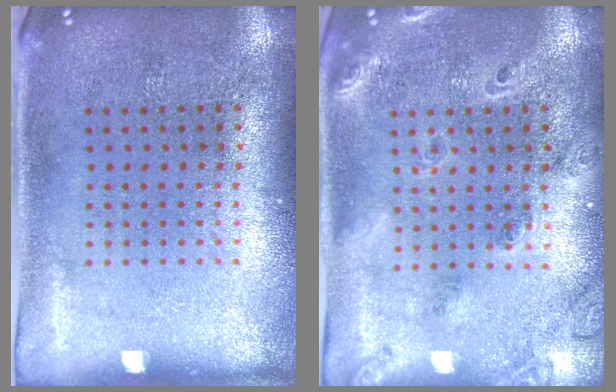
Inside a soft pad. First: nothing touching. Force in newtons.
{"total": 1.8, "press": 1.5, "slide": 1.0}